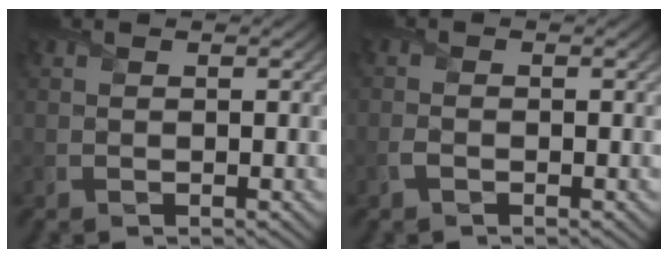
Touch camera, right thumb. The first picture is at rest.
{"total": 1.1, "force": [-0.7, 0.5, 0.7], "torque": [-0.019, 0.000, -0.015]}